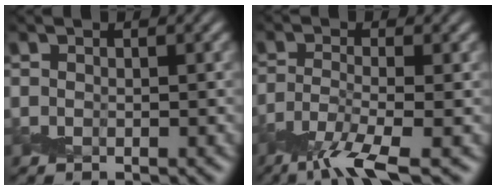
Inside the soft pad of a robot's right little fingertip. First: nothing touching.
{"total": 5.2, "force": [-3.8, 0.3, 3.5], "torque": [-0.070, -0.005, -0.083]}